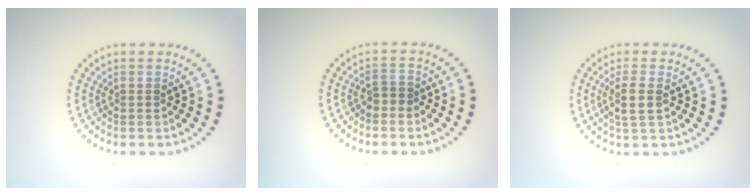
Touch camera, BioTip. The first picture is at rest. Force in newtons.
{"total": 1.2, "press": 1.1, "slide": 0.6}
{"total": 2.3, "press": 2.1, "slide": 1.1}